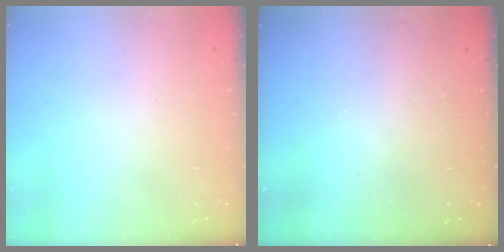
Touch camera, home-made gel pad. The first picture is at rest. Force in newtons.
{"total": 3.2, "press": 3.2, "slide": 0.1}